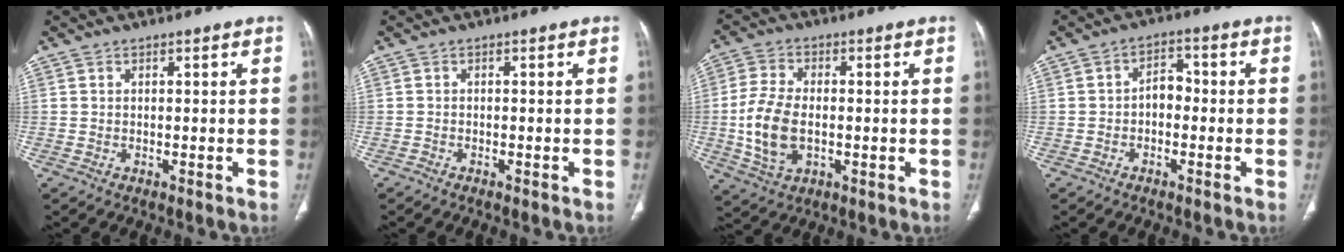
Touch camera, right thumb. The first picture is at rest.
{"total": 0.5, "force": [-0.5, 0.1, 0.2], "torque": [-0.010, -0.002, -0.011]}
{"total": 10.8, "force": [-1.1, 6.4, 8.5], "torque": [-0.176, 0.004, -0.018]}
{"total": 4.0, "force": [-0.8, 2.8, 2.7], "torque": [-0.026, 0.021, -0.024]}